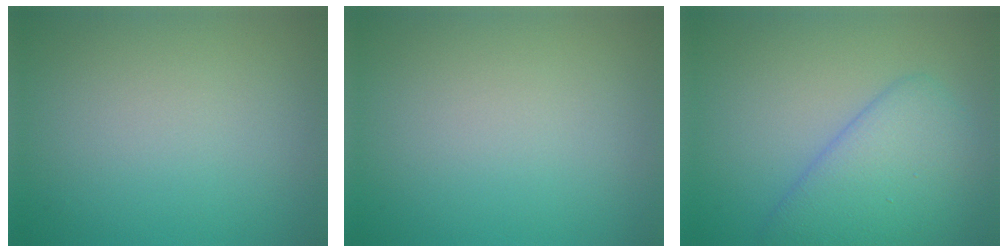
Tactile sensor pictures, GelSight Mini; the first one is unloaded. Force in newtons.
{"total": 0.0}
{"total": 5.1, "press": 5.1, "slide": 0.3}